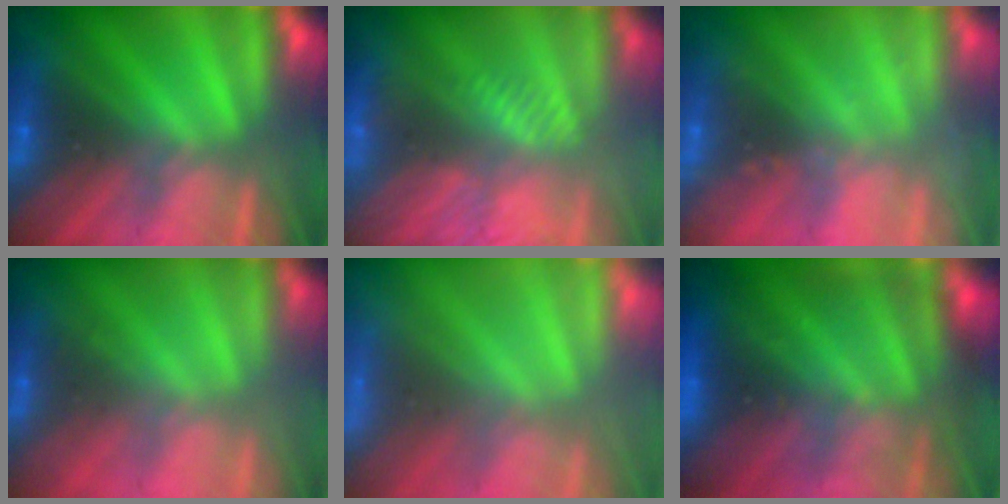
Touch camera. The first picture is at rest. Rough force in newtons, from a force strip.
{"total": 3.4}
{"total": 2.4}
{"total": 2.3}
{"total": 8.6}
{"total": 7.5}